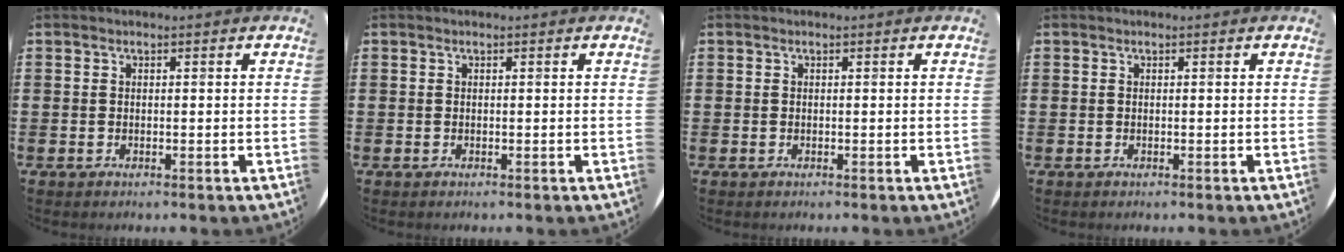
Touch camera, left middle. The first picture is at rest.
{"total": 0.0}
{"total": 0.0}
{"total": 0.0}